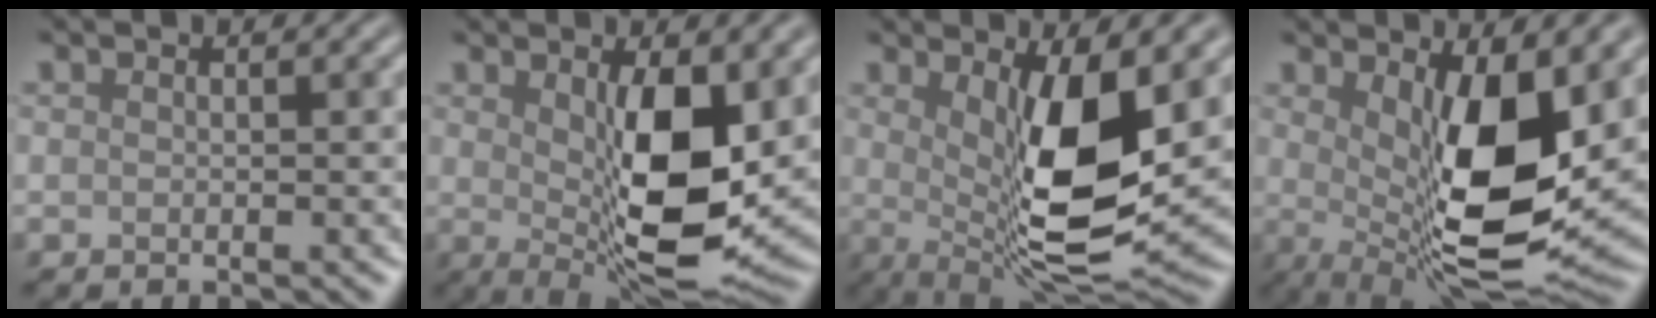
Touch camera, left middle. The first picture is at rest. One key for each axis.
{"total": 9.6, "fx": 0.6, "fy": 3.3, "fz": 9.0, "tx": -0.145, "ty": -0.015, "tz": 0.023}
{"total": 9.9, "fx": 0.9, "fy": 3.1, "fz": 9.3, "tx": -0.157, "ty": -0.024, "tz": 0.029}
{"total": 10.9, "fx": 1.0, "fy": 3.8, "fz": 10.2, "tx": -0.164, "ty": -0.026, "tz": 0.028}